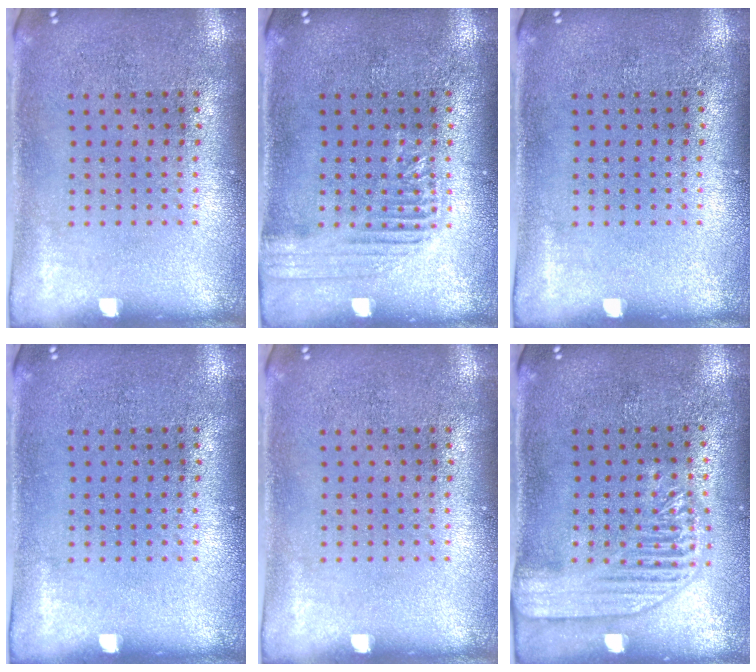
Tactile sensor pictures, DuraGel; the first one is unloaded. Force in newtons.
{"total": 1.7, "press": 1.6, "slide": 0.2}
{"total": 0.0}
{"total": 0.0}
{"total": 0.0}
{"total": 2.0, "press": 1.8, "slide": 0.7}